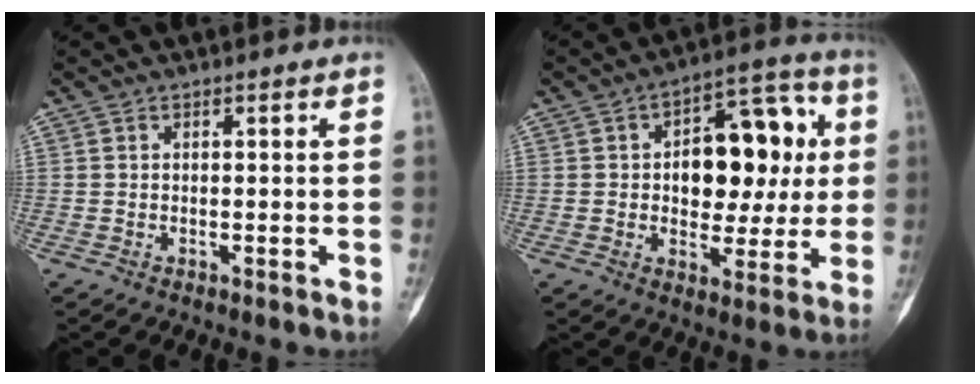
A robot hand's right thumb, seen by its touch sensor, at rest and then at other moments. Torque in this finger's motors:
{"motor_torque": [1.27, 2.28, -0.12, 0.06, 0.07]}